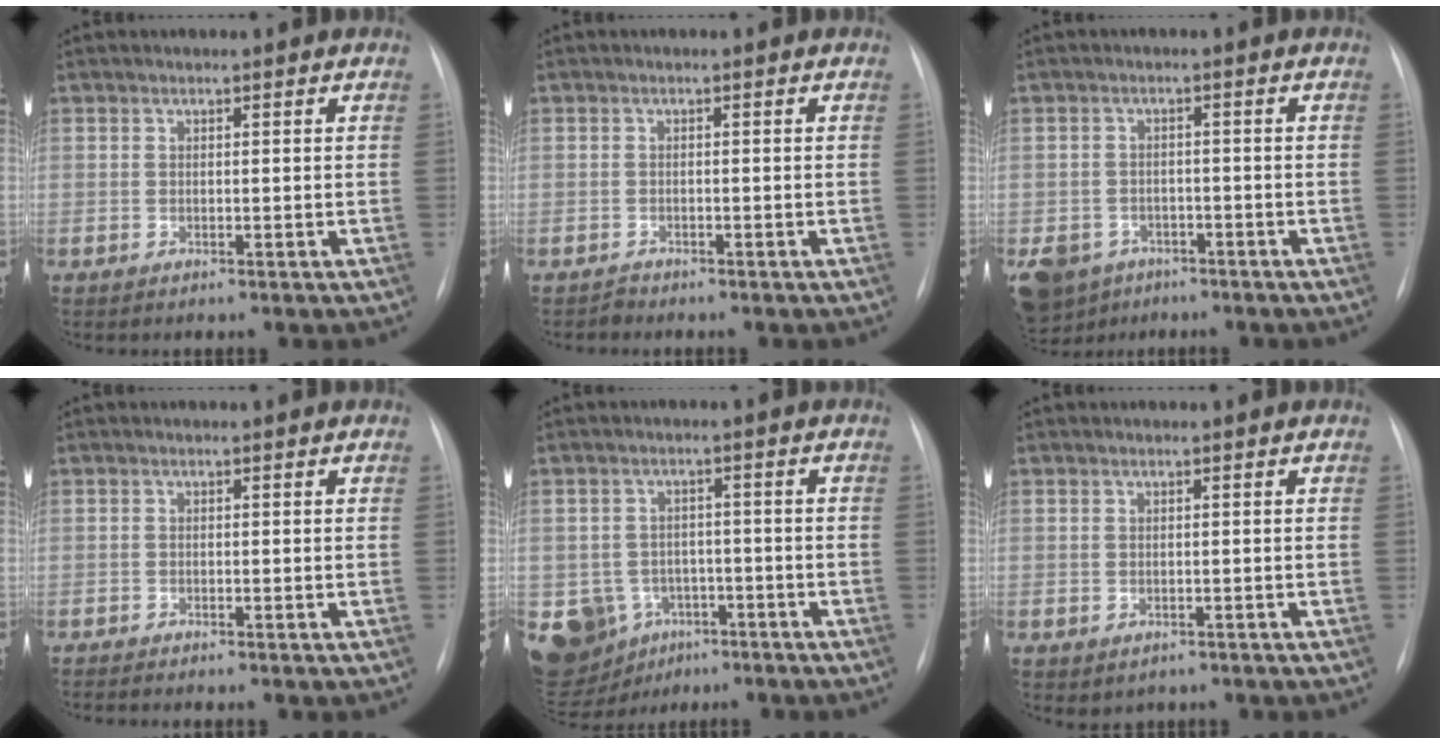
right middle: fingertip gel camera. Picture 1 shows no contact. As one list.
[{"total": 0.8, "force": [-0.8, 0.2, -0.2], "torque": [0.006, -0.002, -0.016]}, {"total": 8.7, "force": [-6.0, 5.9, 2.0], "torque": [-0.048, -0.002, -0.092]}, {"total": 2.4, "force": [-2.2, -0.1, 0.9], "torque": [-0.011, -0.004, -0.032]}, {"total": 14.3, "force": [-6.4, 11.9, 4.8], "torque": [-0.126, 0.020, -0.085]}, {"total": 1.5, "force": [-0.8, 1.2, 0.4], "torque": [-0.007, 0.001, -0.003]}]